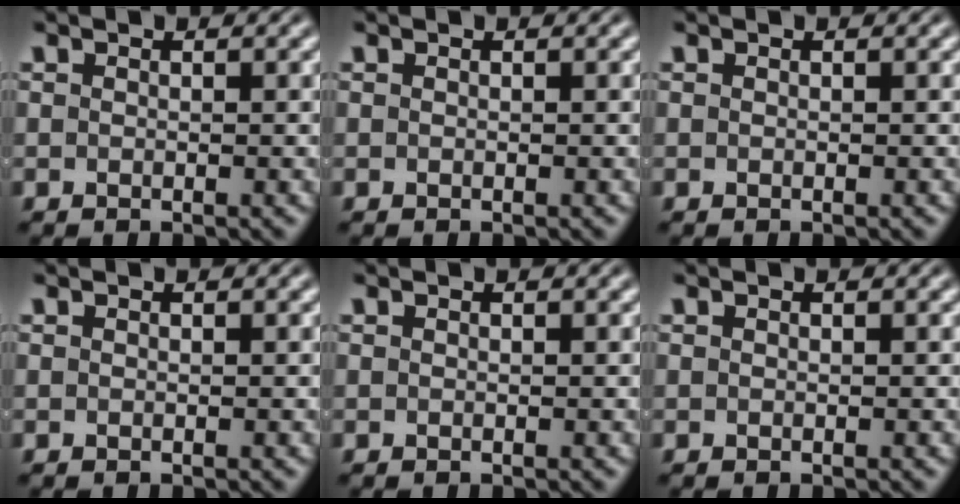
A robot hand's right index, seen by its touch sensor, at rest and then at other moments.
{"total": 0.0}
{"total": 0.0}
{"total": 0.0}
{"total": 0.0}
{"total": 0.0}